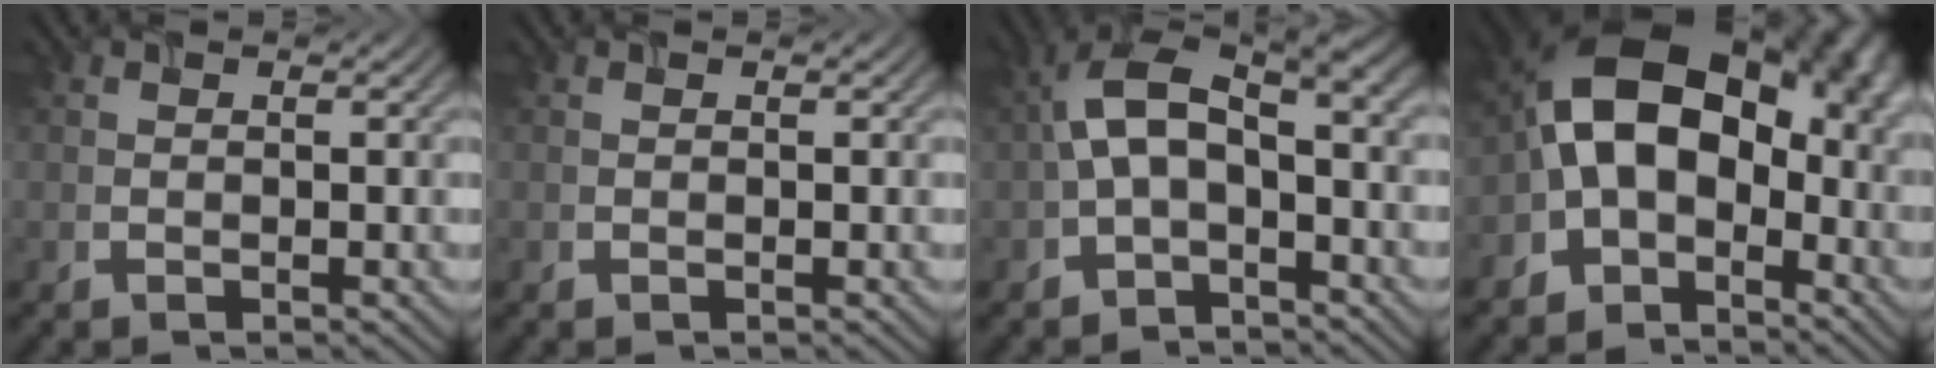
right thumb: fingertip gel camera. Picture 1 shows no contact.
{"total": 0.0}
{"total": 7.9, "force": [-0.1, 4.0, 6.8], "torque": [-0.139, 0.022, -0.010]}
{"total": 12.9, "force": [-2.3, 8.3, 9.6], "torque": [-0.171, 0.016, -0.053]}